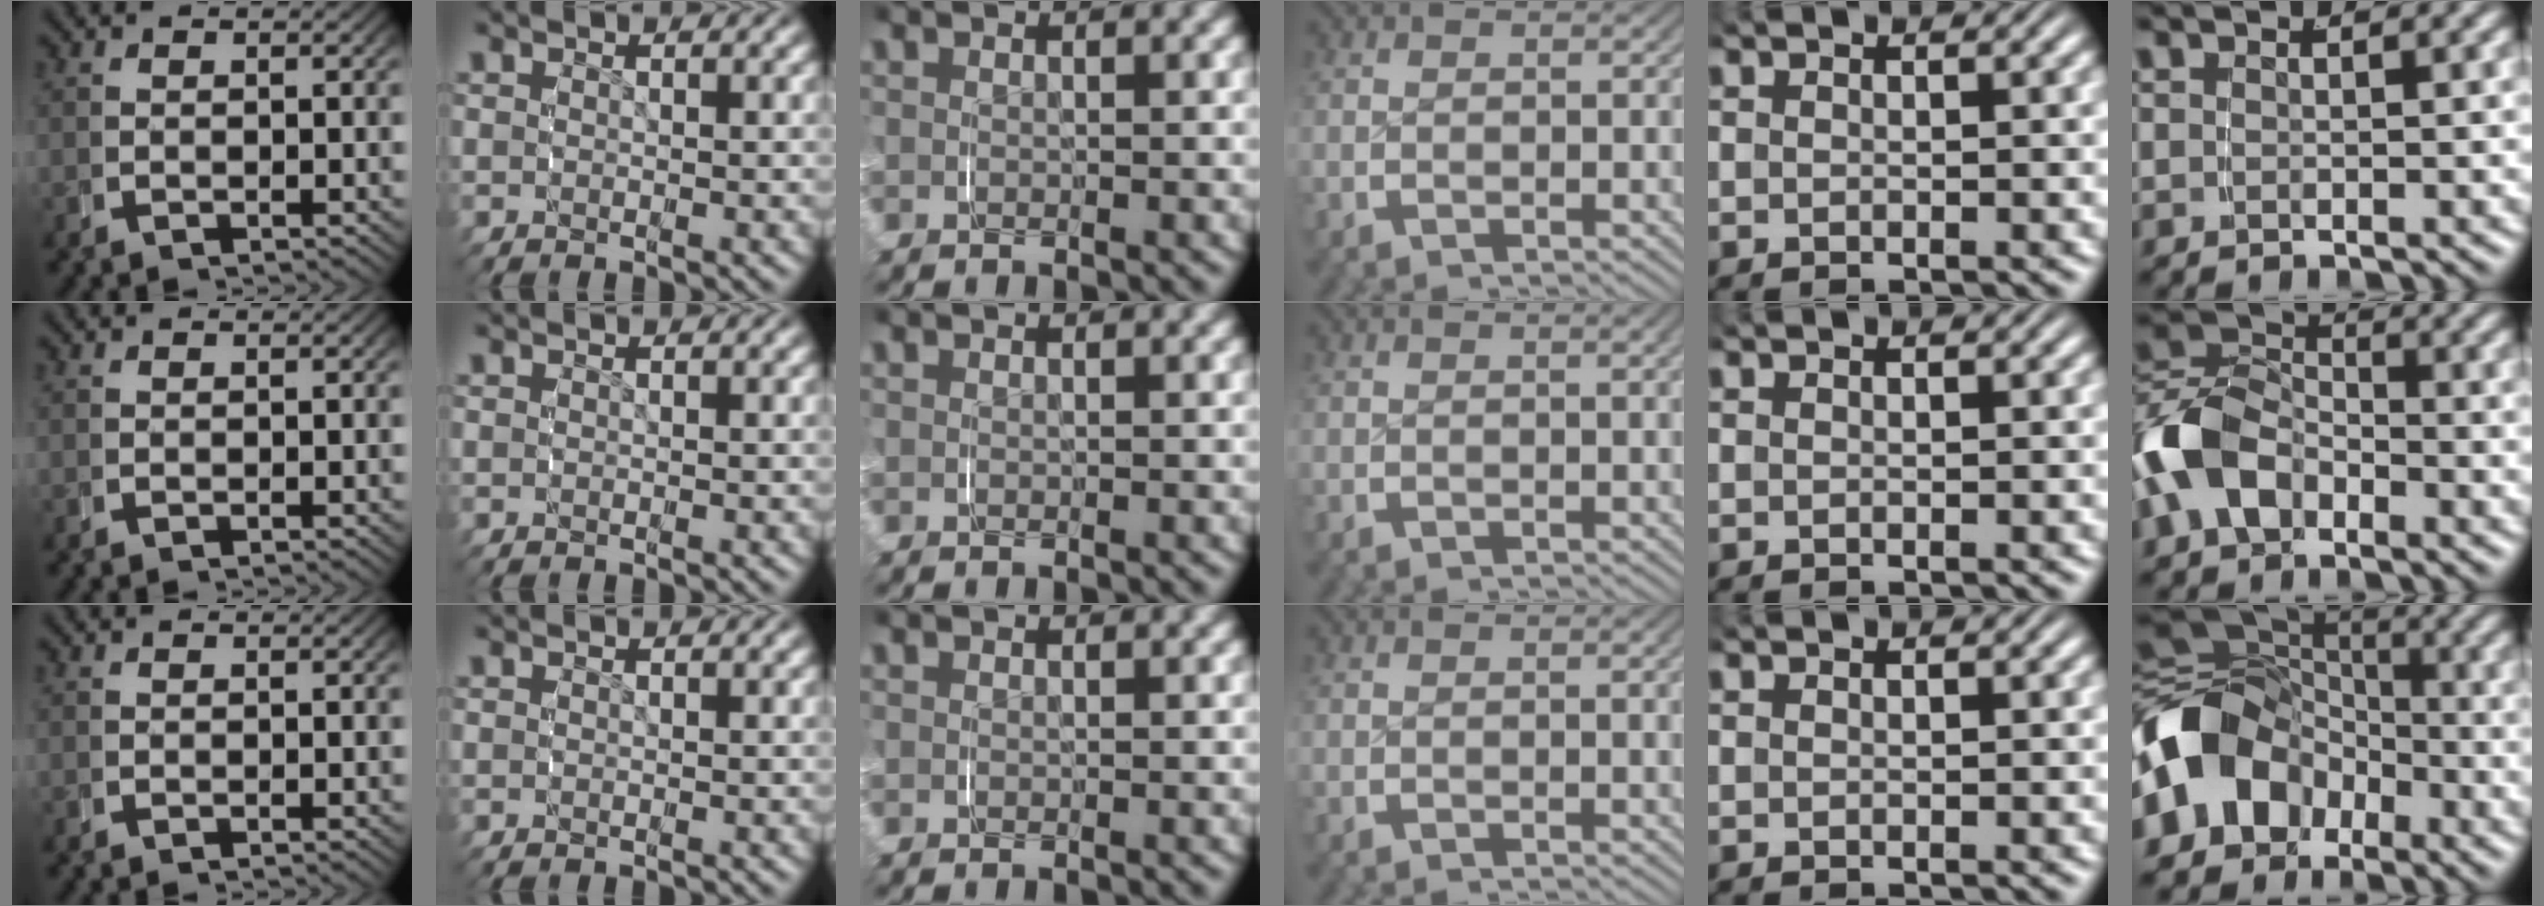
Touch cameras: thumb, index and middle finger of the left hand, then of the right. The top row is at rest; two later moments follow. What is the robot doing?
{"motion": "grasp_and_lifting", "object": "keyboard"}